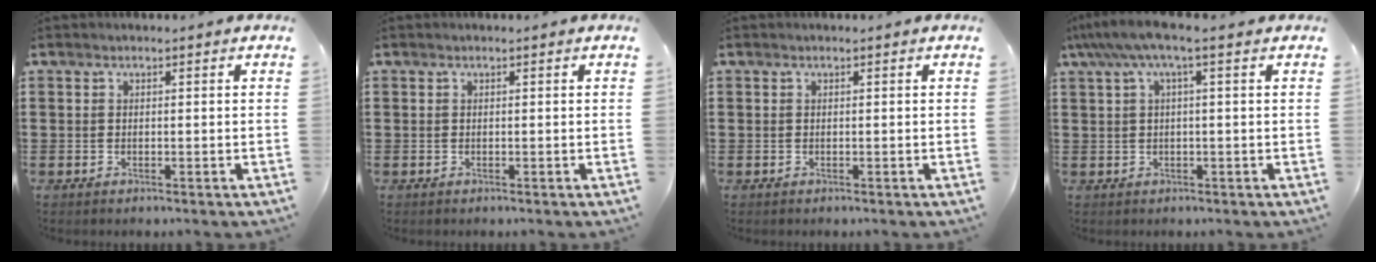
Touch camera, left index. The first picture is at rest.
{"total": 0.0}
{"total": 0.0}
{"total": 3.8, "force": [0.6, 0.3, 3.8], "torque": [-0.079, -0.001, 0.004]}